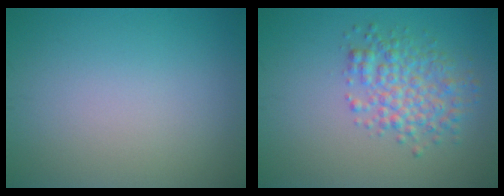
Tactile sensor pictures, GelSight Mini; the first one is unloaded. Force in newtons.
{"total": 4.1, "press": 4.1, "slide": 0.1}